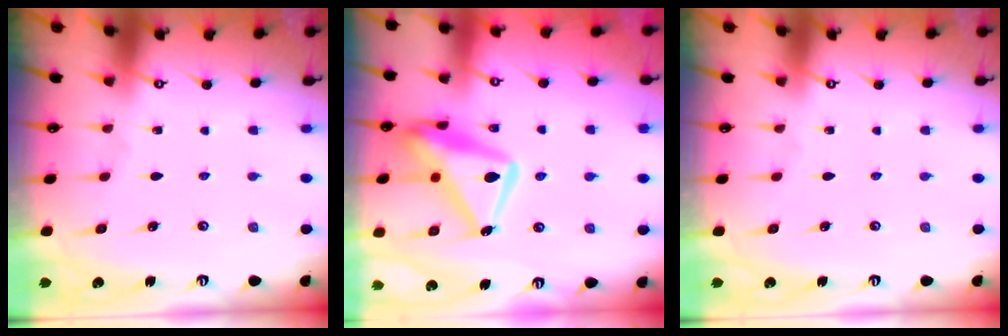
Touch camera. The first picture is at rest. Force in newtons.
{"total": 18.5, "press": 18.4, "slide": 1.7}
{"total": 0.0}